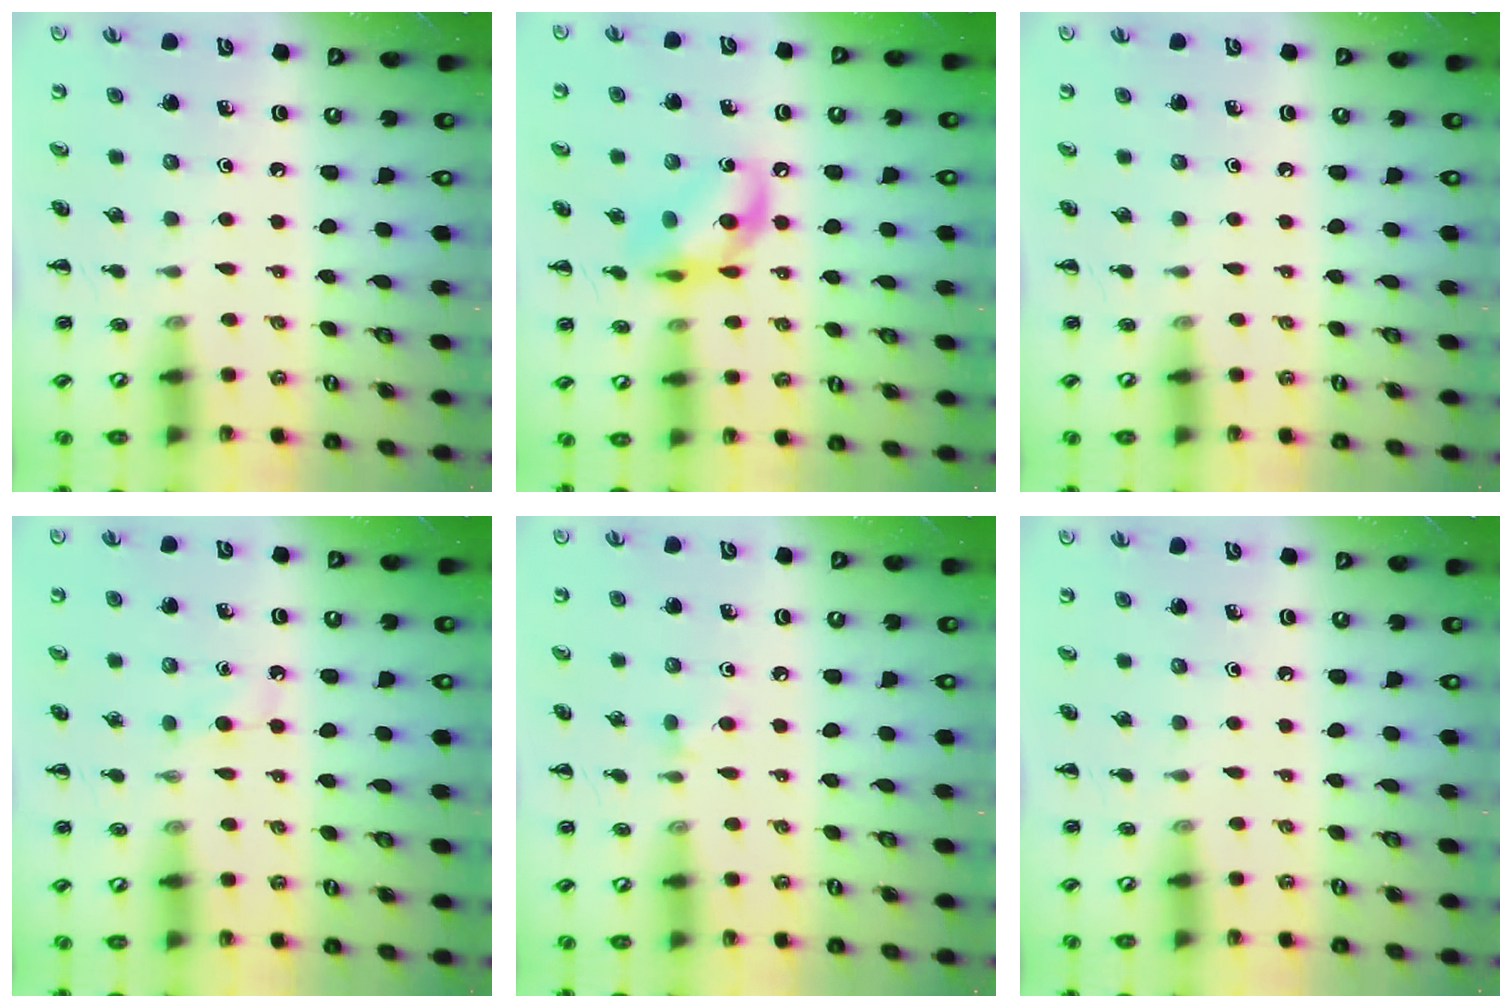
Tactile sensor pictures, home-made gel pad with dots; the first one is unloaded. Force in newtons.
{"total": 13.2, "press": 13.0, "slide": 2.4}
{"total": 0.0}
{"total": 2.7, "press": 2.5, "slide": 1.0}
{"total": 3.7, "press": 3.4, "slide": 1.5}
{"total": 0.0}